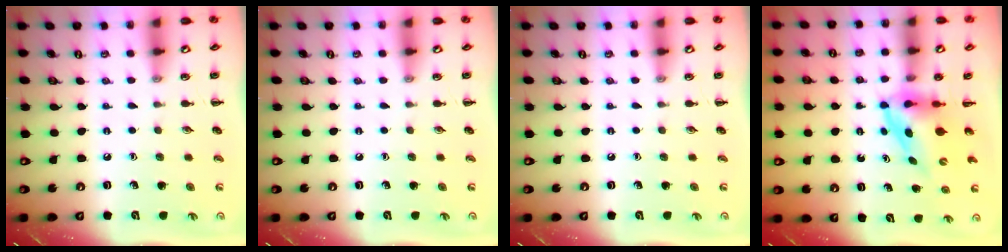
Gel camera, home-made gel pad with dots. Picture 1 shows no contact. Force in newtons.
{"total": 0.0}
{"total": 0.0}
{"total": 3.9, "press": 3.8, "slide": 0.7}